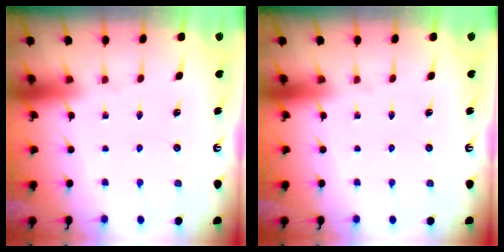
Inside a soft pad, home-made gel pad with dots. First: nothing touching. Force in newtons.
{"total": 0.0}